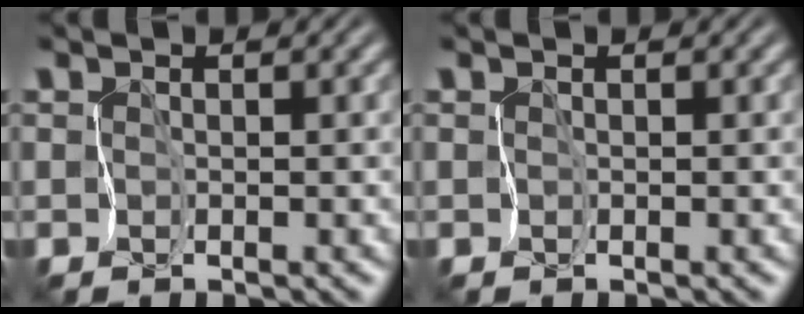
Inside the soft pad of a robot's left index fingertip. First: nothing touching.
{"total": 0.0}